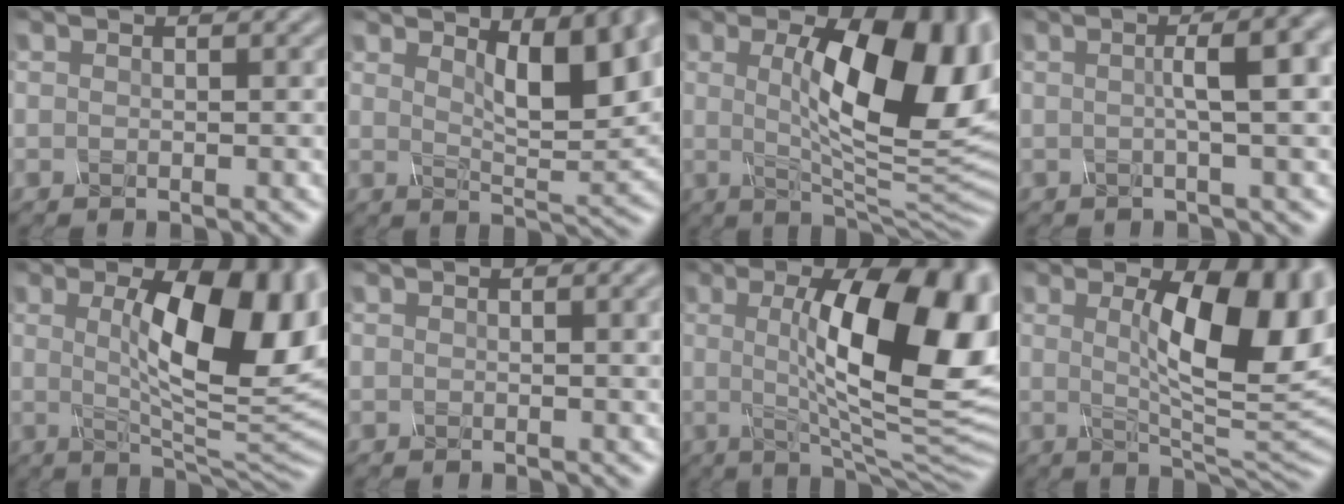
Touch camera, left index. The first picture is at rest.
{"total": 8.0, "force": [3.2, 2.5, 6.9], "torque": [-0.099, -0.001, 0.055]}
{"total": 13.7, "force": [2.2, 5.0, 12.5], "torque": [-0.165, -0.001, 0.033]}
{"total": 6.5, "force": [0.9, 1.8, 6.2], "torque": [-0.058, 0.023, 0.005]}
{"total": 12.3, "force": [1.9, 4.0, 11.5], "torque": [-0.160, -0.001, 0.034]}
{"total": 2.5, "force": [0.6, 0.8, 2.3], "torque": [-0.020, 0.006, 0.004]}
{"total": 14.9, "force": [1.7, 4.9, 13.9], "torque": [-0.180, 0.003, 0.021]}
{"total": 11.0, "force": [1.8, 3.2, 10.4], "torque": [-0.139, -0.001, 0.033]}